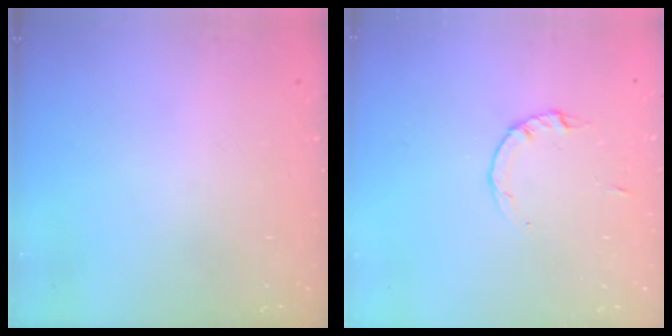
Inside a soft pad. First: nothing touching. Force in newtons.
{"total": 2.2, "press": 2.1, "slide": 0.3}